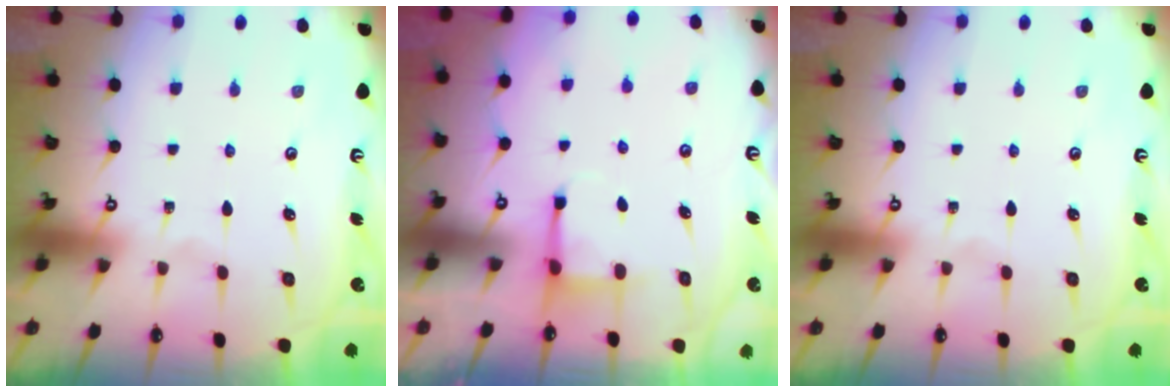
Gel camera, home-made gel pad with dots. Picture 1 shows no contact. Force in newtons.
{"total": 2.2, "press": 2.2, "slide": 0.5}
{"total": 0.0}